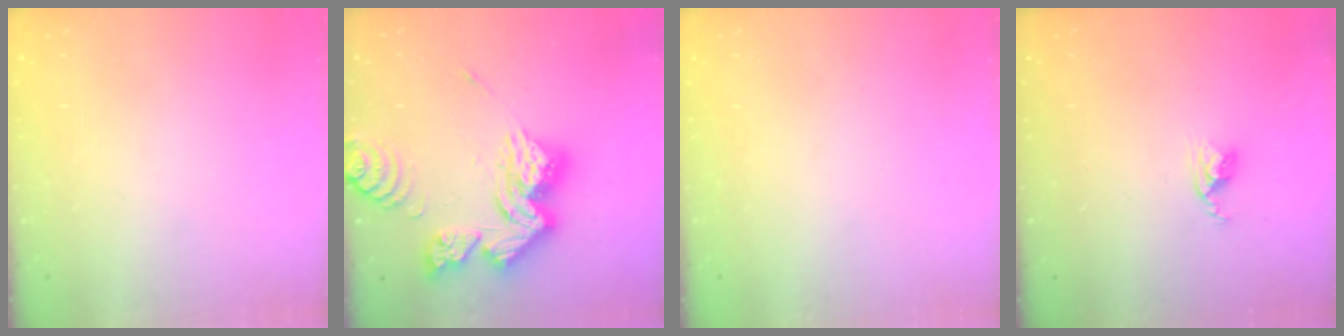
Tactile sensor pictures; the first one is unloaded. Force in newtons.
{"total": 18.9, "press": 18.7, "slide": 2.2}
{"total": 0.6, "press": 0.4, "slide": 0.4}
{"total": 3.8, "press": 3.7, "slide": 0.4}